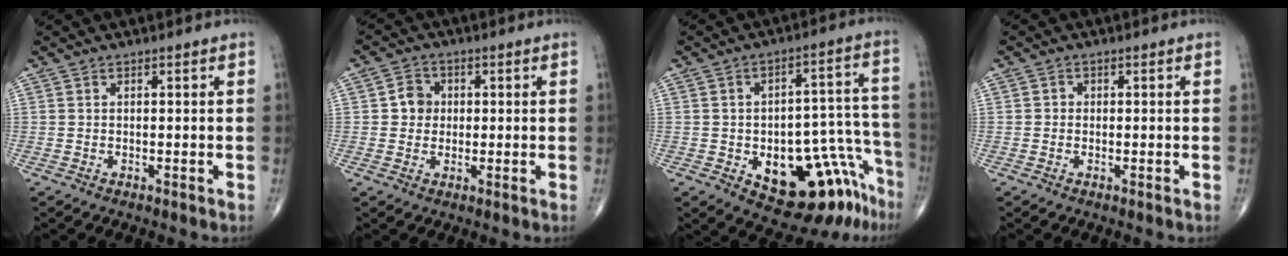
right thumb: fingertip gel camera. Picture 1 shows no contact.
{"total": 4.1, "force": [0.4, 3.8, 1.6], "torque": [-0.005, 0.005, 0.000]}
{"total": 17.3, "force": [-9.1, 8.3, 12.1], "torque": [-0.092, 0.095, -0.115]}
{"total": 0.9, "force": [-0.1, 0.9, 0.3], "torque": [0.002, 0.003, -0.005]}